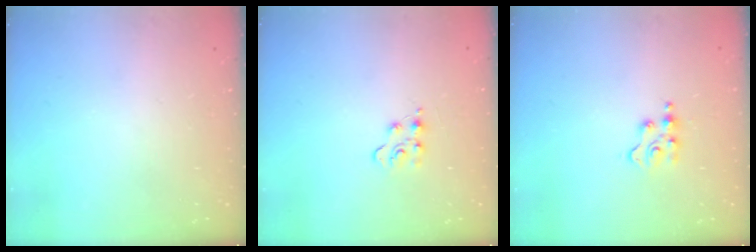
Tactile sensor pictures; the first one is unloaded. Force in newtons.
{"total": 5.8, "press": 5.8, "slide": 0.6}
{"total": 3.5, "press": 3.5, "slide": 0.5}